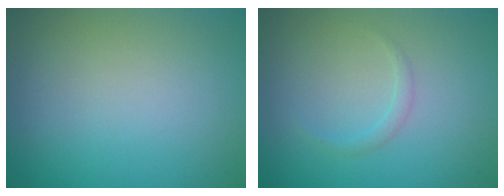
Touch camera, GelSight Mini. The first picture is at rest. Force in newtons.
{"total": 0.9, "press": 0.9, "slide": 0.0}